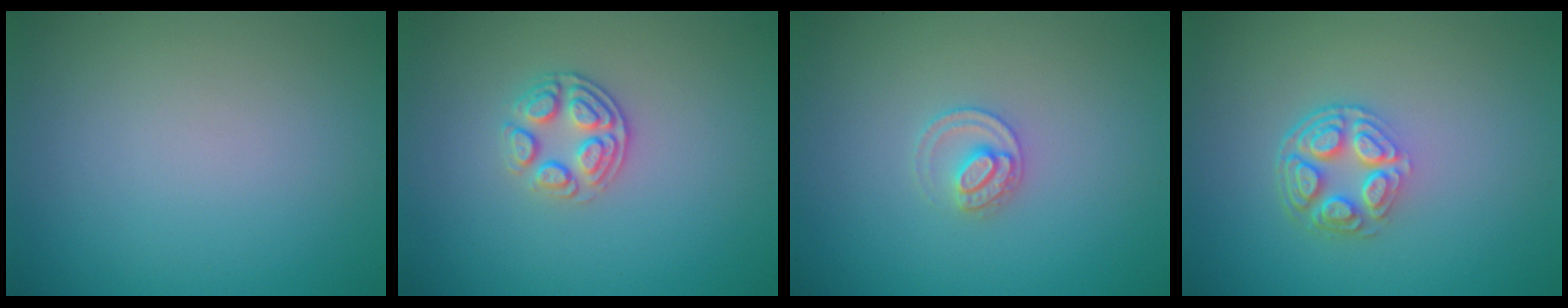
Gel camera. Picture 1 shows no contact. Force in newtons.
{"total": 2.6, "press": 2.5, "slide": 0.9}
{"total": 2.1, "press": 2.1, "slide": 0.2}
{"total": 4.4, "press": 3.3, "slide": 2.9}